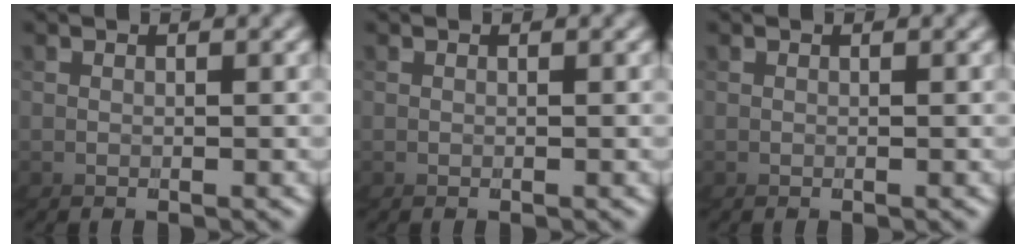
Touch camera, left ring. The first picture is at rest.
{"total": 0.0}
{"total": 0.0}